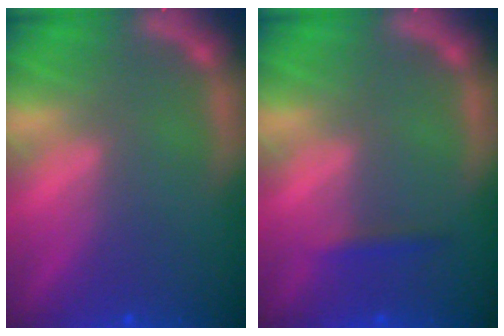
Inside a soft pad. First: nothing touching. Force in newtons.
{"total": 0.9}